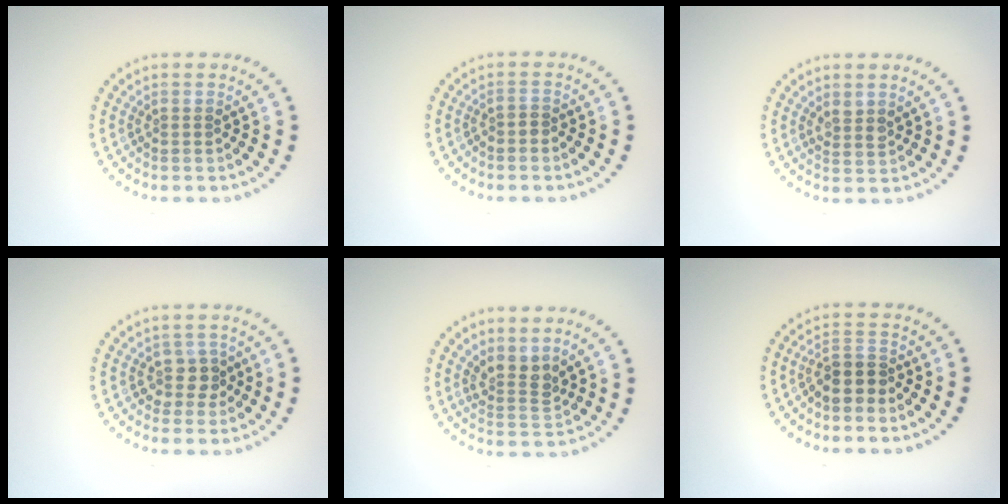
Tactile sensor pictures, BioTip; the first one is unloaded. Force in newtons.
{"total": 0.8, "press": 0.4, "slide": 0.6}
{"total": 1.3, "press": 1.1, "slide": 0.7}
{"total": 2.1, "press": 1.7, "slide": 1.2}
{"total": 2.6, "press": 1.9, "slide": 1.7}
{"total": 2.3, "press": 1.9, "slide": 1.2}